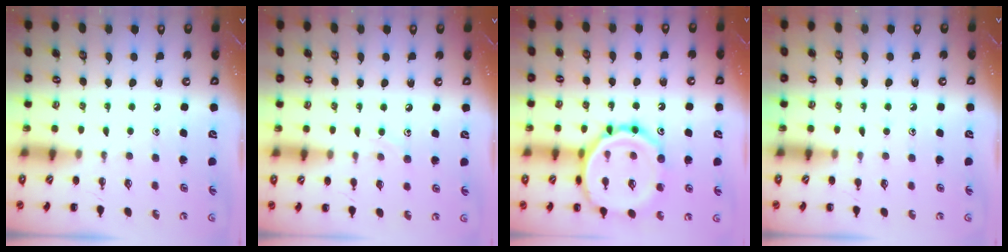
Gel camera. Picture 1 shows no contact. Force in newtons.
{"total": 4.0, "press": 3.7, "slide": 1.4}
{"total": 19.3, "press": 19.3, "slide": 1.6}
{"total": 4.5, "press": 4.3, "slide": 1.3}